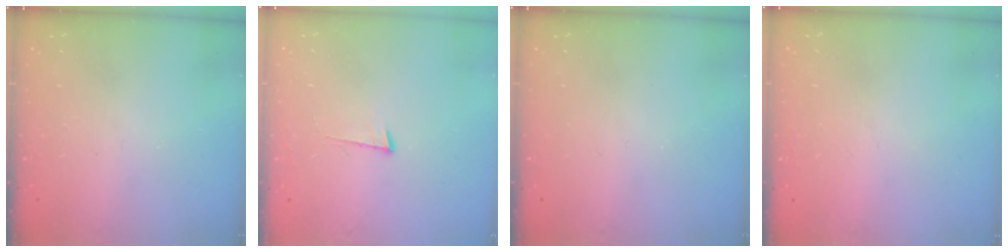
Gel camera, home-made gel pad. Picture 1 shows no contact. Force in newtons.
{"total": 3.9, "press": 3.9, "slide": 0.6}
{"total": 0.0}
{"total": 1.4, "press": 1.3, "slide": 0.2}